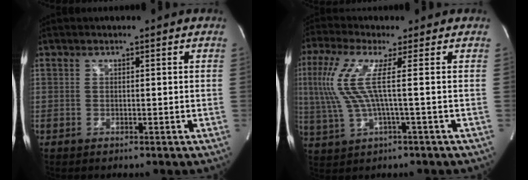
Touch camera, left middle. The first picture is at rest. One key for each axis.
{"total": 9.2, "fx": 1.3, "fy": 0.3, "fz": 9.1, "tx": -0.218, "ty": 0.010, "tz": 0.026}